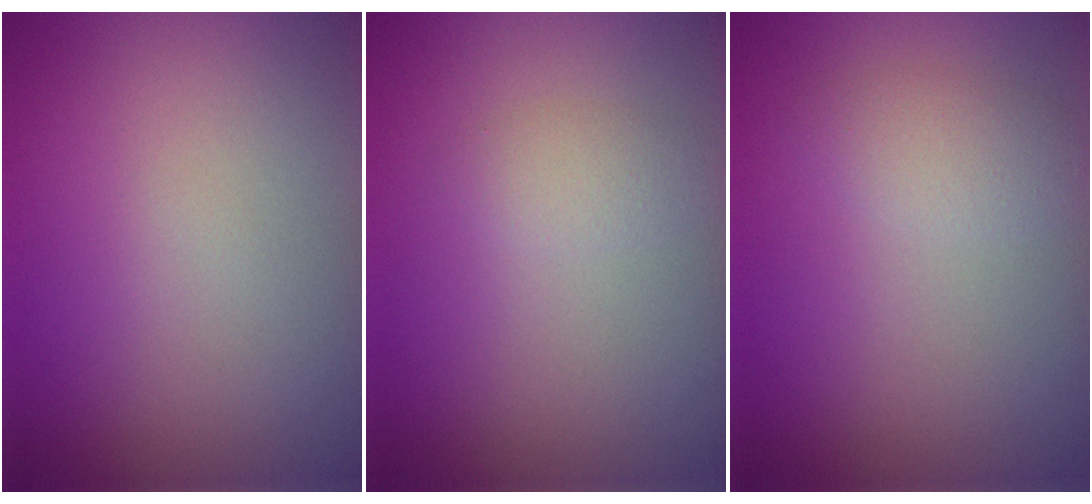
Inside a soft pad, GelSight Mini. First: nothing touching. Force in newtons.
{"total": 1.3, "press": 1.3, "slide": 0.1}
{"total": 1.9, "press": 1.9, "slide": 0.1}